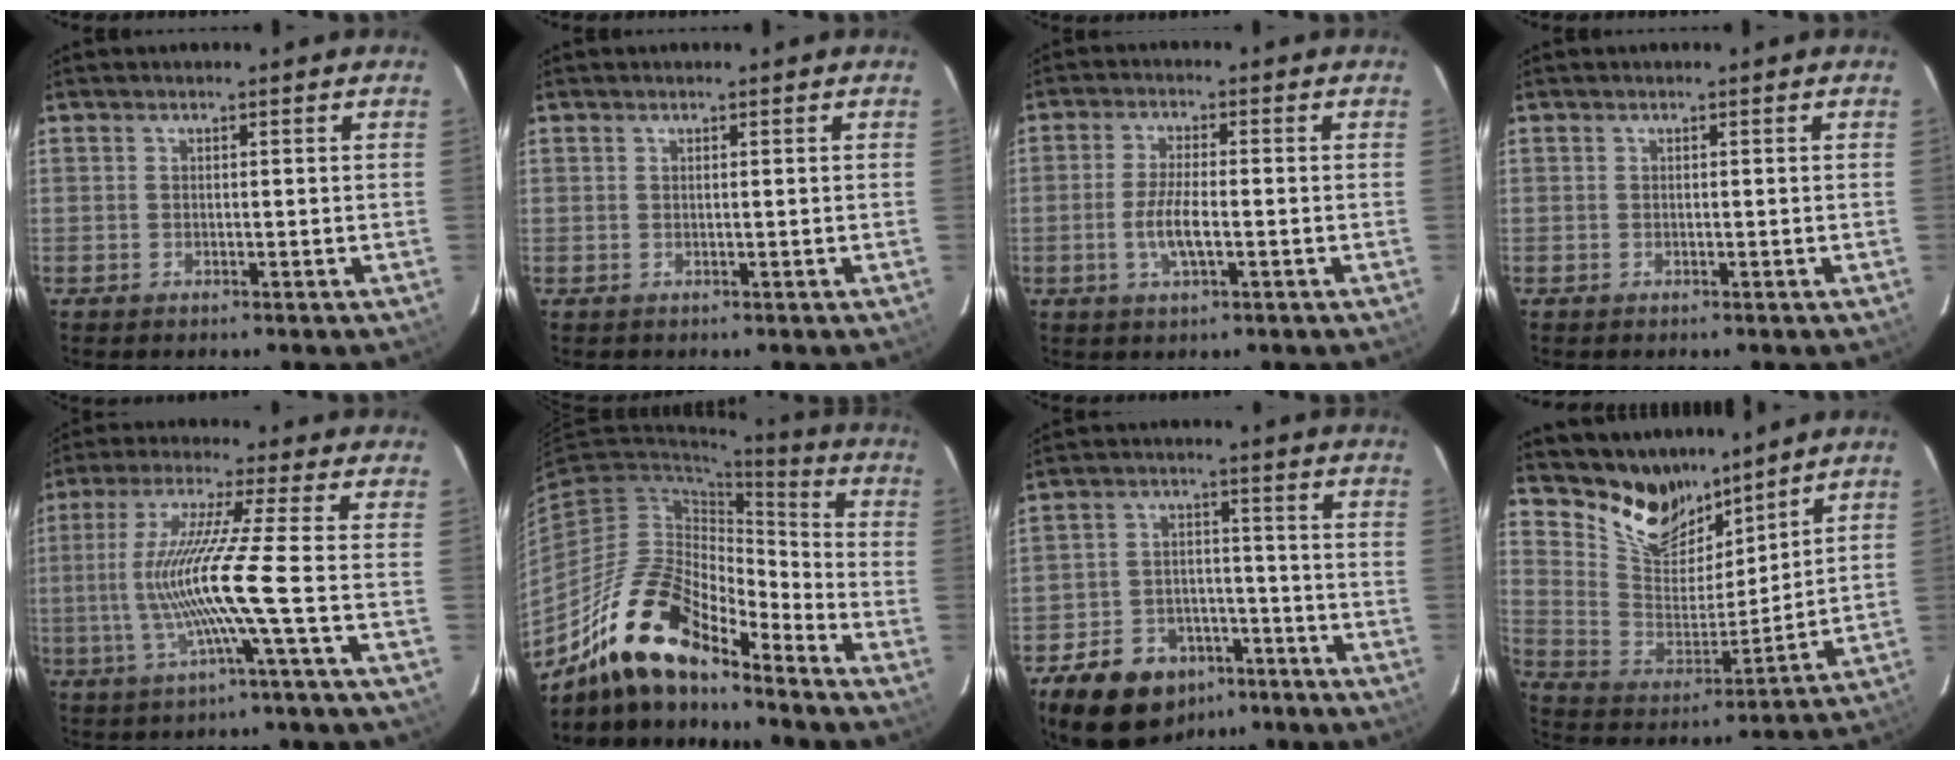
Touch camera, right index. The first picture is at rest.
{"total": 0.5, "force": [0.2, 0.5, -0.1], "torque": [0.001, 0.003, 0.003]}
{"total": 5.5, "force": [-1.5, 1.3, 5.1], "torque": [-0.104, -0.004, -0.030]}
{"total": 0.0}
{"total": 11.8, "force": [-2.6, -2.4, 11.3], "torque": [-0.216, -0.010, -0.042]}
{"total": 17.4, "force": [-13.6, 5.4, 9.4], "torque": [-0.176, 0.001, -0.260]}
{"total": 14.8, "force": [-9.6, 9.6, 5.8], "torque": [-0.145, 0.020, -0.132]}
{"total": 13.8, "force": [11.3, 6.4, 4.6], "torque": [-0.105, -0.003, 0.219]}